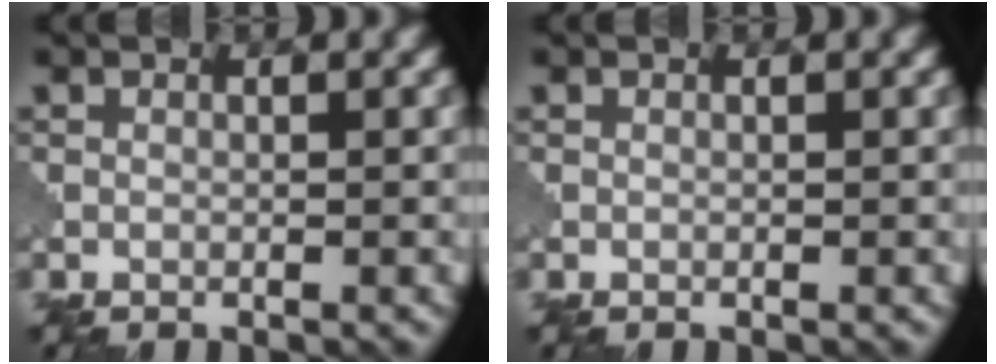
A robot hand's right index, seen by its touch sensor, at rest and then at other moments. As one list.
[{"total": 0.0}]